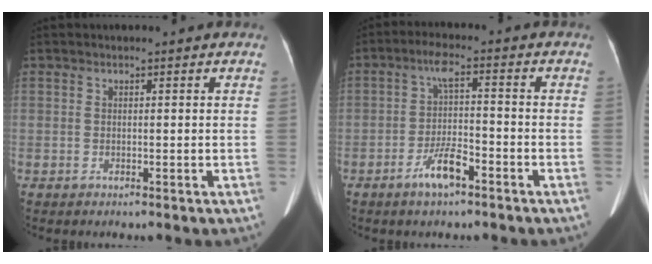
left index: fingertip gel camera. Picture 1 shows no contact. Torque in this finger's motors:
{"motor_torque": [0.97, 0.59, 0.22, 0.15]}